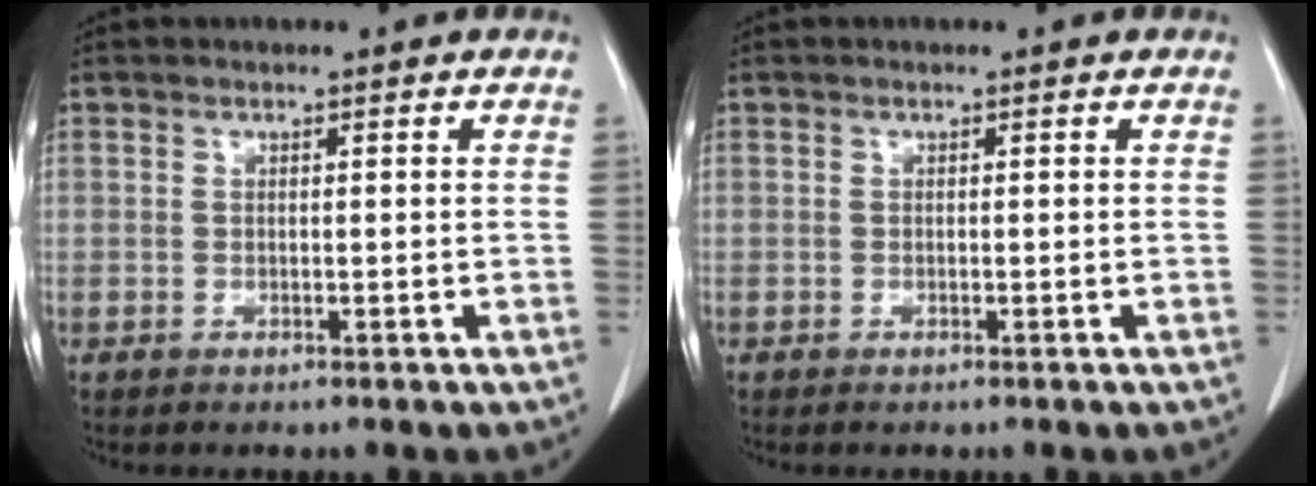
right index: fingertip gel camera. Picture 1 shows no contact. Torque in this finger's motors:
{"motor_torque": [-0.07, 0.12, 0.08, 0.01]}